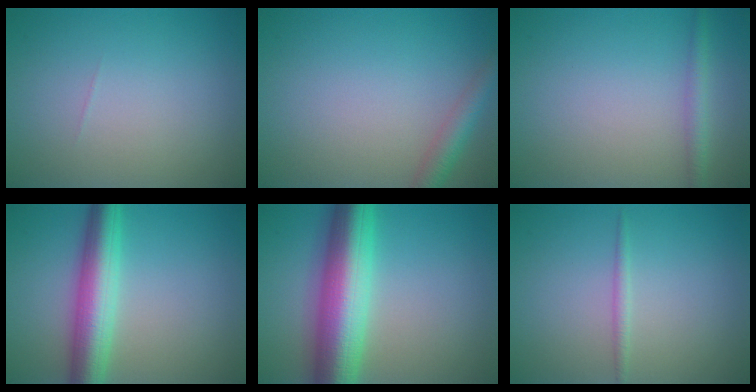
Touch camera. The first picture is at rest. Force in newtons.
{"total": 2.5, "press": 2.5, "slide": 0.1}
{"total": 1.6, "press": 1.6, "slide": 0.1}
{"total": 6.3, "press": 6.3, "slide": 0.1}
{"total": 10.1, "press": 10.1, "slide": 0.2}
{"total": 0.9, "press": 0.9, "slide": 0.0}